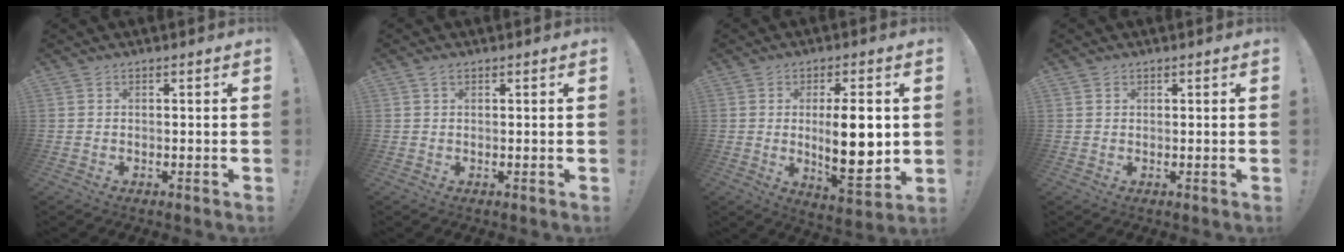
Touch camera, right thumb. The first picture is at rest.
{"total": 1.2, "force": [0.7, 0.6, 0.7], "torque": [-0.014, 0.002, 0.013]}
{"total": 15.4, "force": [0.7, 5.4, 14.4], "torque": [-0.230, -0.017, 0.007]}
{"total": 1.0, "force": [0.7, 0.7, 0.1], "torque": [0.003, -0.001, 0.013]}